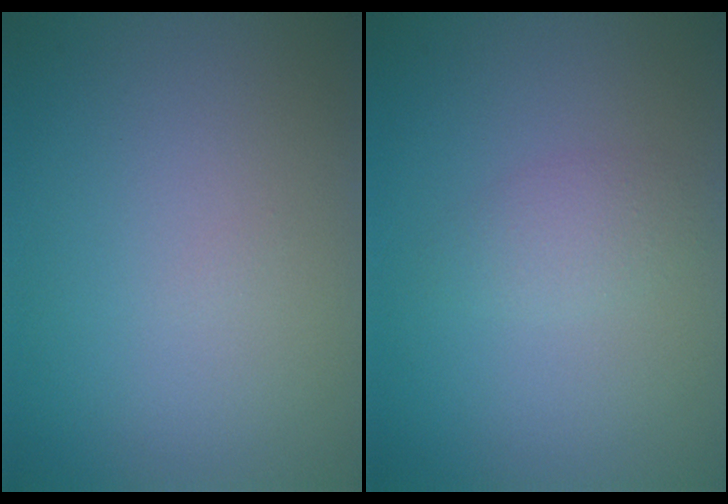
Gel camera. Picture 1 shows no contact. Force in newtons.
{"total": 1.7, "press": 1.7, "slide": 0.0}